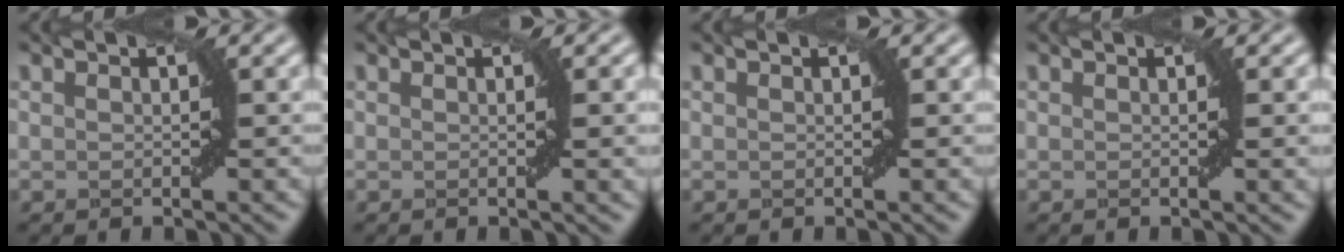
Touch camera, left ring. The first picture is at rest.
{"total": 1.7, "force": [0.2, 0.1, 1.7], "torque": [-0.019, -0.001, 0.003]}
{"total": 0.0}
{"total": 1.2, "force": [0.2, 0.0, 1.2], "torque": [-0.014, -0.001, 0.003]}